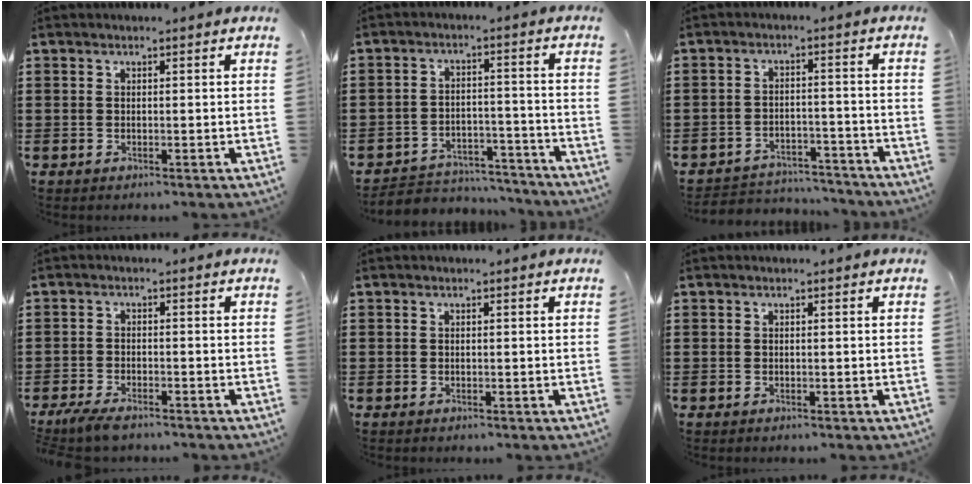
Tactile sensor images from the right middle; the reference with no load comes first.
{"total": 4.7, "force": [-4.5, 1.3, 0.1], "torque": [-0.011, 0.009, -0.097]}
{"total": 3.9, "force": [-3.8, 0.8, -0.1], "torque": [-0.005, 0.004, -0.082]}
{"total": 3.1, "force": [-2.7, 0.6, 1.3], "torque": [-0.045, -0.007, -0.060]}
{"total": 0.0}
{"total": 0.0}